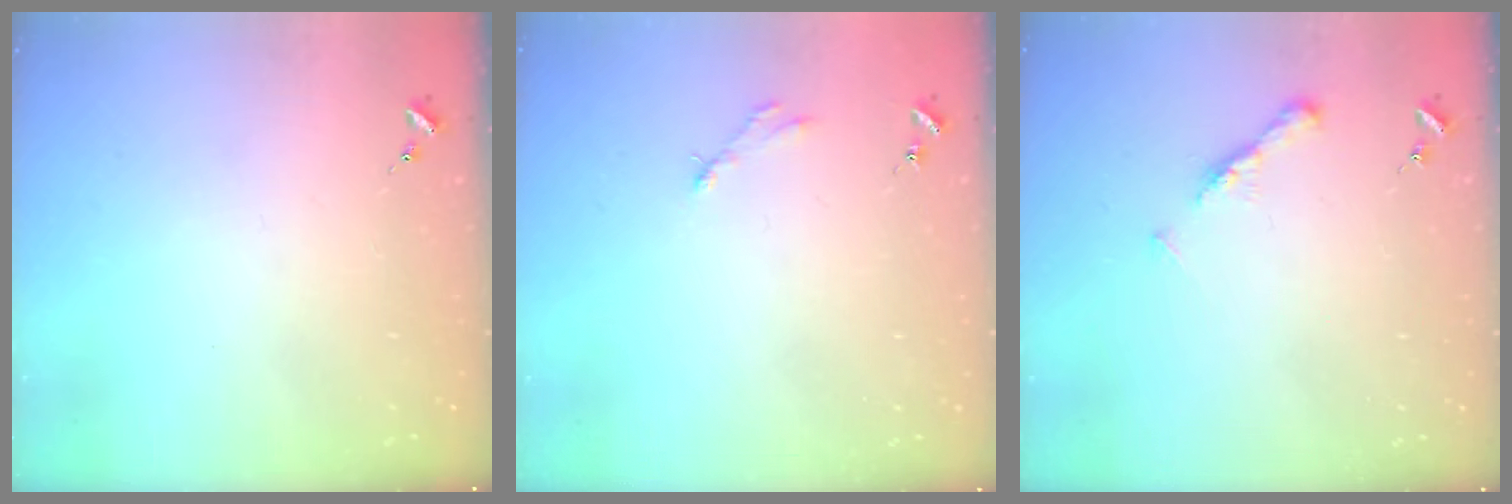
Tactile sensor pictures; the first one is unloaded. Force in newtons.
{"total": 2.5, "press": 2.5, "slide": 0.3}
{"total": 6.8, "press": 6.7, "slide": 0.6}